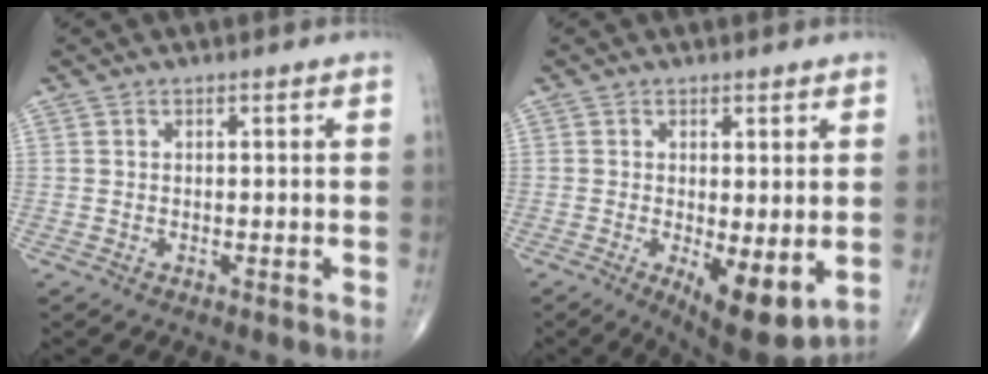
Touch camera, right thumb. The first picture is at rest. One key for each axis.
{"total": 8.9, "fx": -1.6, "fy": 3.2, "fz": 8.1, "tx": -0.118, "ty": -0.026, "tz": -0.017}